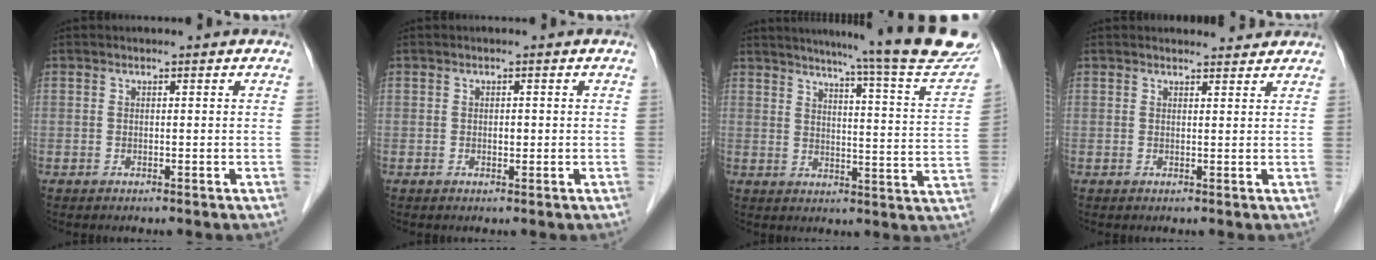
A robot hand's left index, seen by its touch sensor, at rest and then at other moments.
{"total": 1.2, "force": [-1.0, 0.5, 0.3], "torque": [-0.006, -0.006, -0.017]}
{"total": 22.1, "force": [19.4, -0.6, 10.5], "torque": [-0.142, -0.077, 0.227]}
{"total": 2.4, "force": [2.2, 0.7, 0.0], "torque": [-0.002, 0.001, 0.022]}